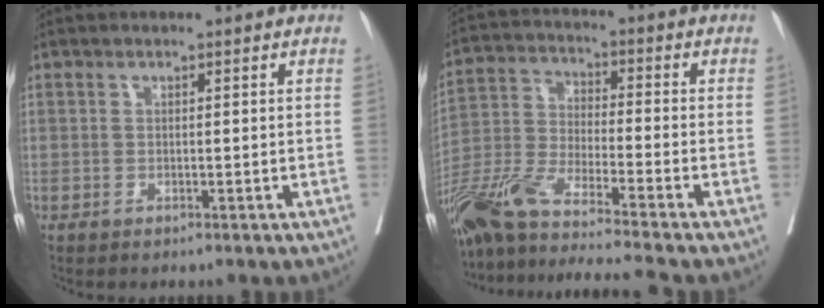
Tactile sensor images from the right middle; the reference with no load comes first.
{"total": 17.6, "force": [-14.7, -1.4, 9.6], "torque": [-0.208, -0.029, -0.267]}